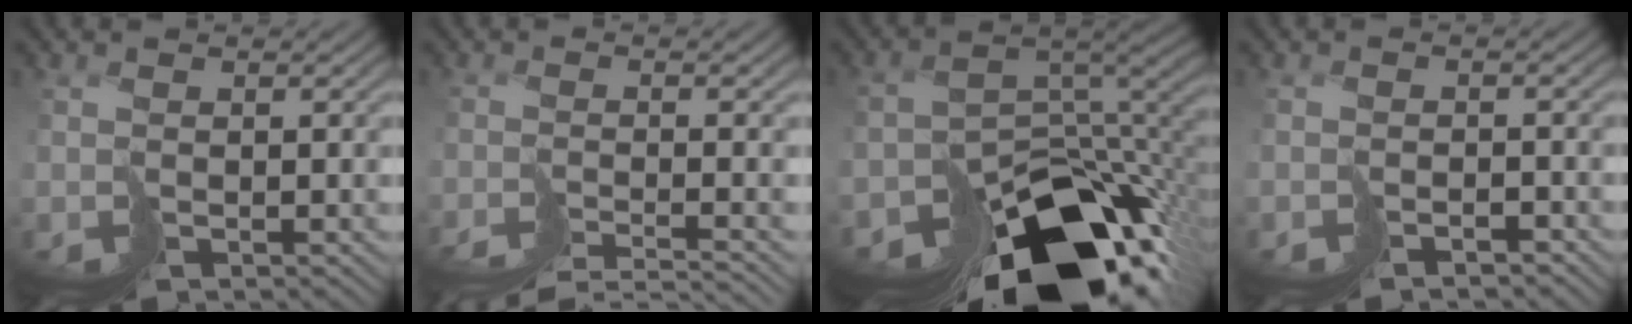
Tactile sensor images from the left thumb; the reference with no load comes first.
{"total": 5.8, "force": [-5.3, -0.6, 2.3], "torque": [-0.020, -0.001, -0.078]}
{"total": 16.3, "force": [-11.6, 7.7, 8.6], "torque": [-0.144, -0.055, -0.145]}
{"total": 2.4, "force": [-2.4, 0.4, 0.0], "torque": [0.013, -0.003, -0.038]}